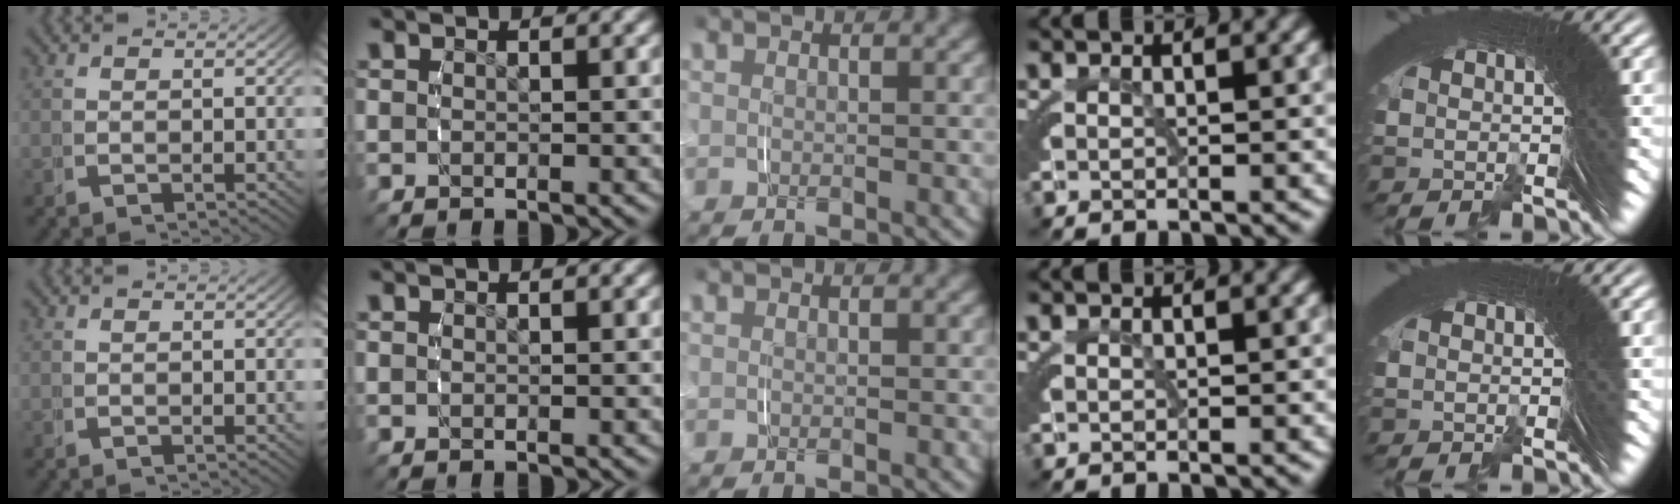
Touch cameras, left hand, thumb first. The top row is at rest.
{}